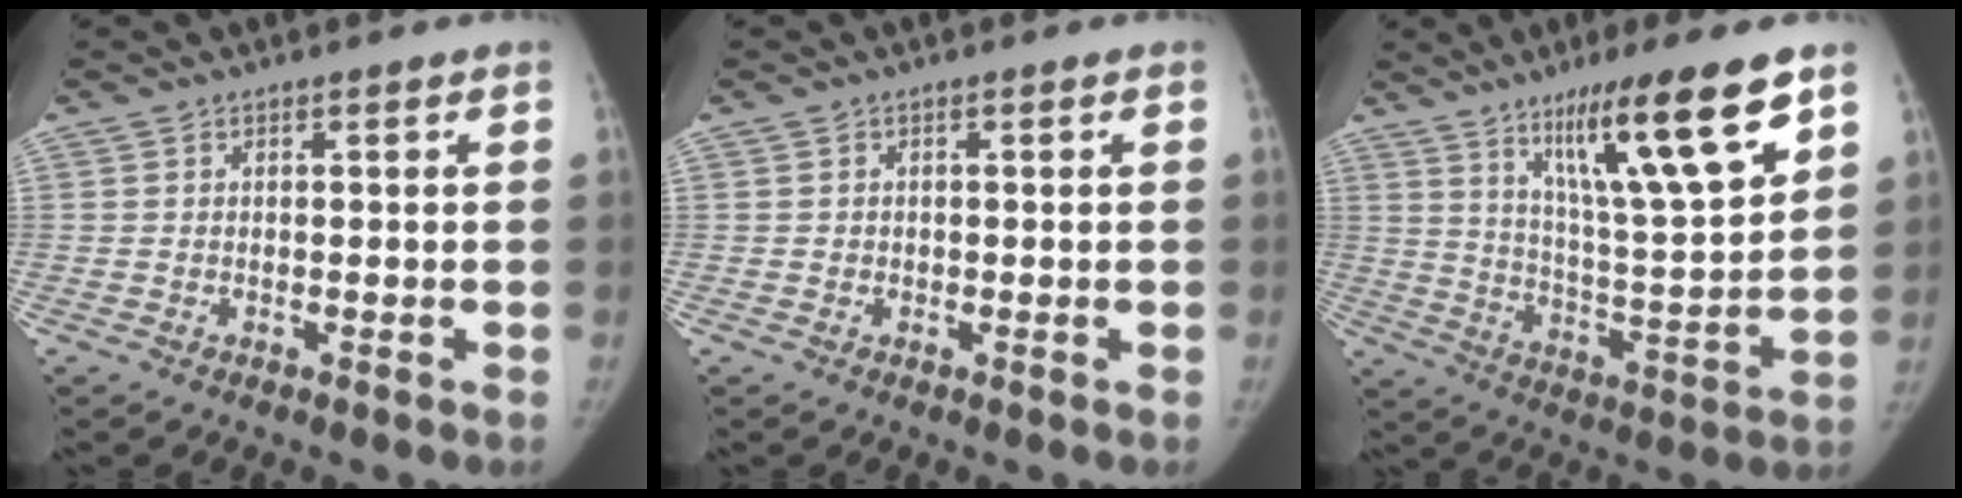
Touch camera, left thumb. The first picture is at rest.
{"total": 0.5, "force": [0.0, 0.5, 0.0], "torque": [0.007, 0.004, 0.000]}
{"total": 19.6, "force": [11.1, 2.5, 15.9], "torque": [-0.239, -0.054, 0.188]}